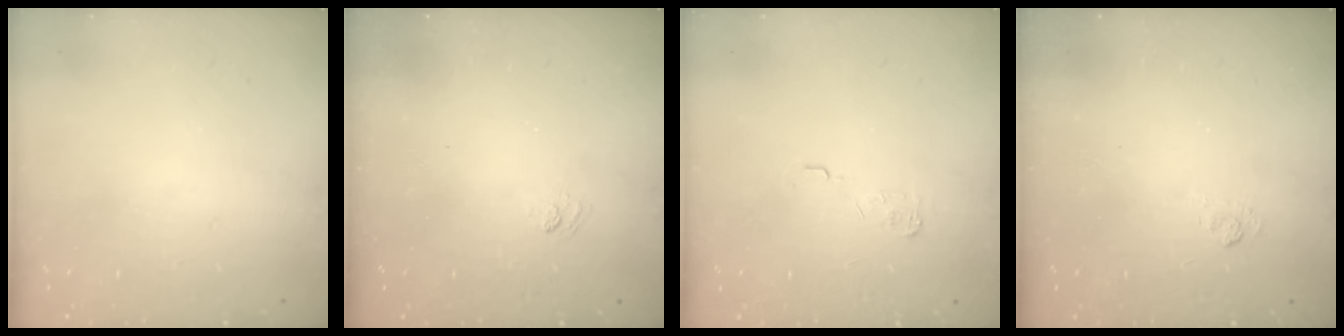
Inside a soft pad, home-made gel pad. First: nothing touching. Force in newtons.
{"total": 2.6, "press": 2.3, "slide": 1.1}
{"total": 5.0, "press": 4.9, "slide": 0.7}
{"total": 2.4, "press": 1.9, "slide": 1.4}